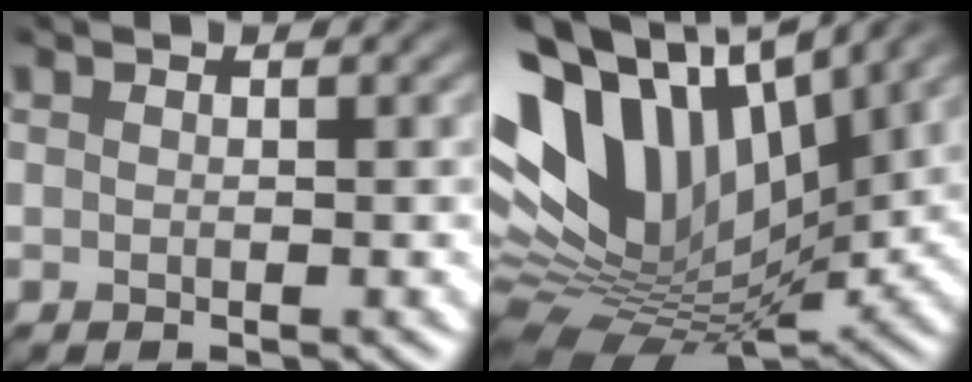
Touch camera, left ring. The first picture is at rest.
{"total": 13.1, "force": [4.8, 7.2, 9.8], "torque": [-0.193, 0.028, 0.071]}